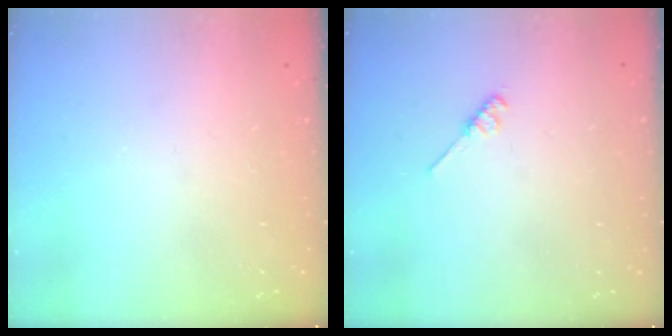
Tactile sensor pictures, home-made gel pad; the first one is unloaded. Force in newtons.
{"total": 3.3, "press": 3.2, "slide": 0.5}